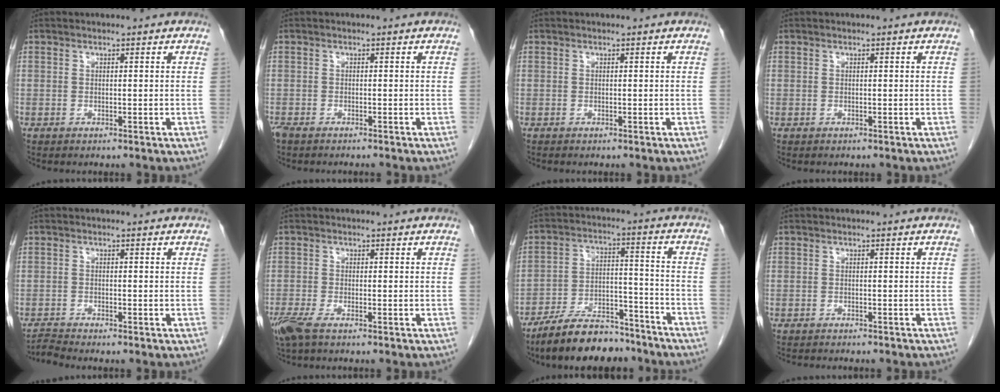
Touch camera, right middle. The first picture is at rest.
{"total": 3.2, "force": [-2.8, 0.5, 1.5], "torque": [-0.023, -0.007, -0.042]}
{"total": 0.0}
{"total": 0.0}
{"total": 1.8, "force": [-1.6, -0.8, -0.2], "torque": [-0.003, -0.015, -0.034]}
{"total": 3.7, "force": [-2.5, 0.7, 2.6], "torque": [-0.058, -0.011, -0.051]}
{"total": 13.1, "force": [-11.2, 4.1, 5.5], "torque": [-0.092, 0.014, -0.187]}
{"total": 6.0, "force": [-5.4, 1.2, 2.4], "torque": [-0.029, -0.005, -0.068]}